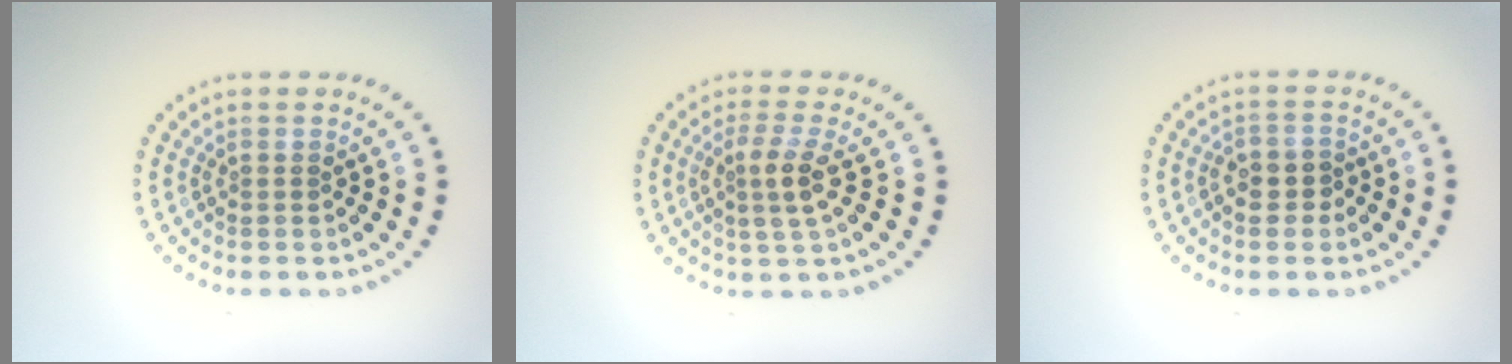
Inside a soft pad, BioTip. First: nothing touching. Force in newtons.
{"total": 2.6, "press": 2.3, "slide": 1.3}
{"total": 2.3, "press": 2.2, "slide": 0.7}